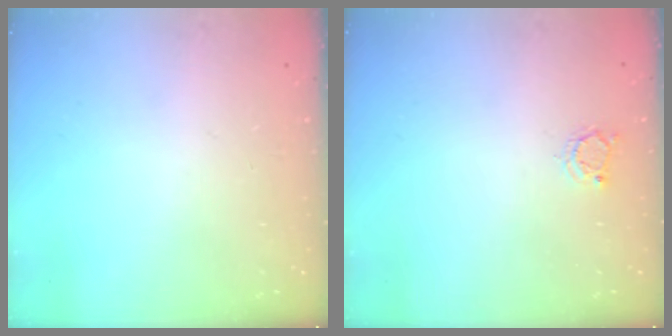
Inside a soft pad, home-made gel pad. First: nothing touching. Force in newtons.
{"total": 2.8, "press": 2.8, "slide": 0.3}